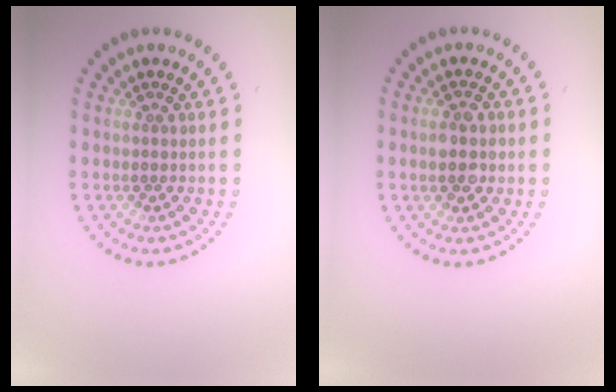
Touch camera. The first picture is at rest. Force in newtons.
{"total": 2.8, "press": 2.8, "slide": 0.2}